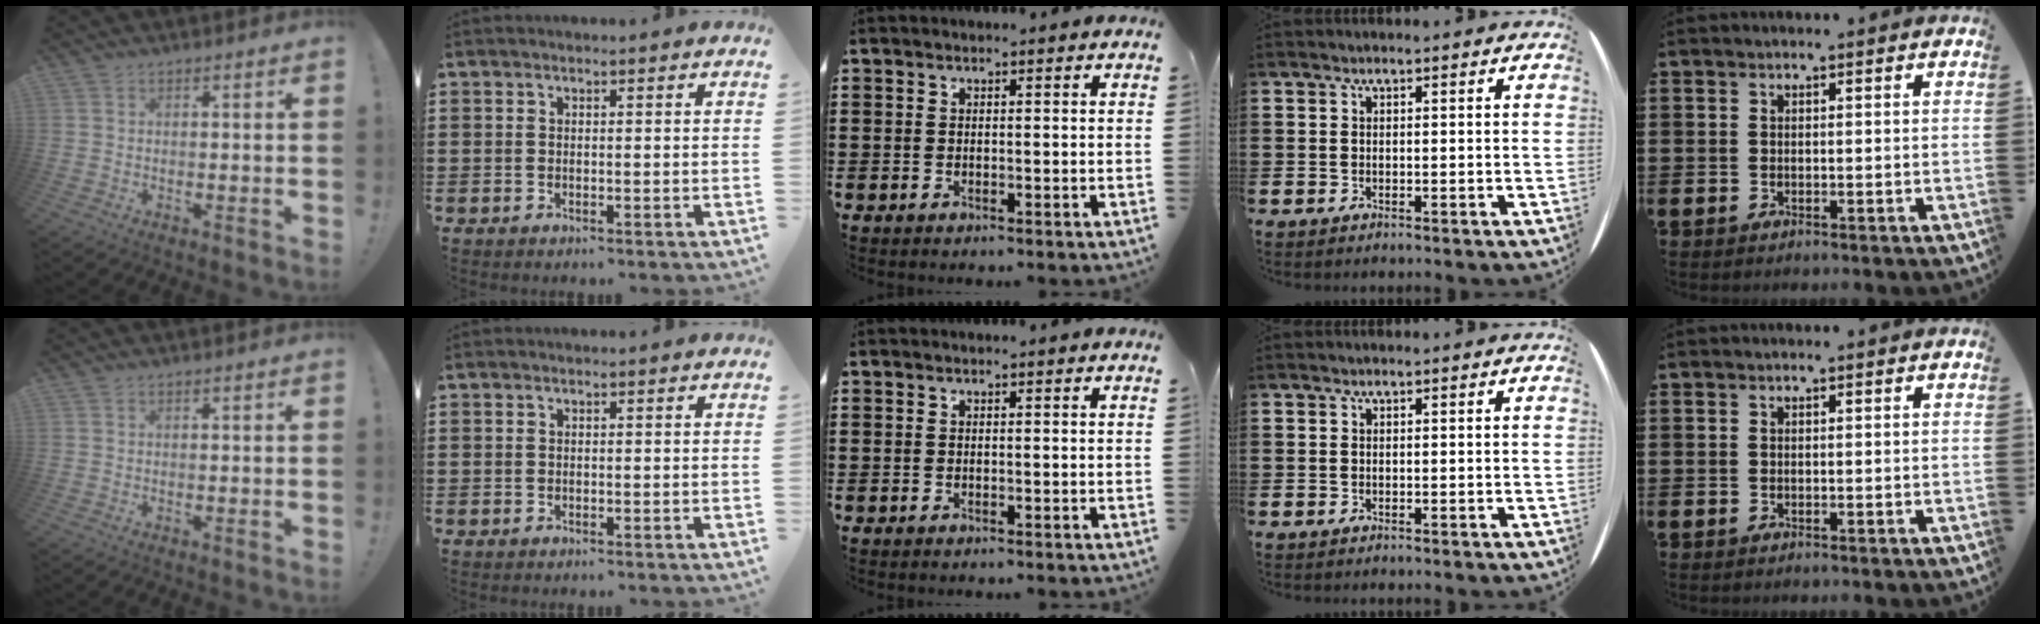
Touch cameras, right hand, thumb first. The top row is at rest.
{}